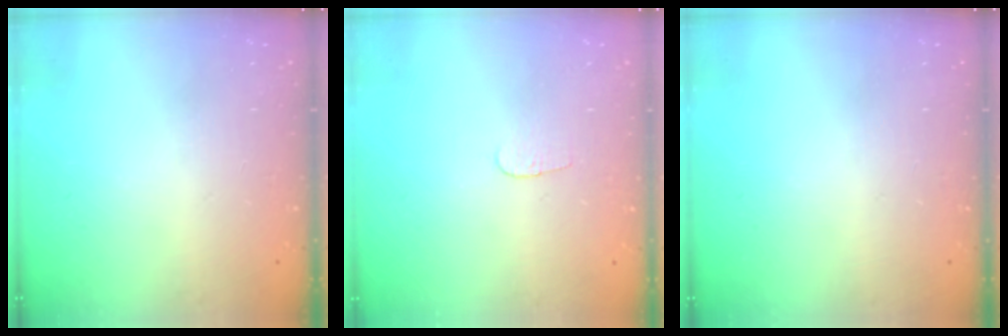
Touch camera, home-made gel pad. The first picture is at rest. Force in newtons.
{"total": 2.8, "press": 2.8, "slide": 0.3}
{"total": 0.0}